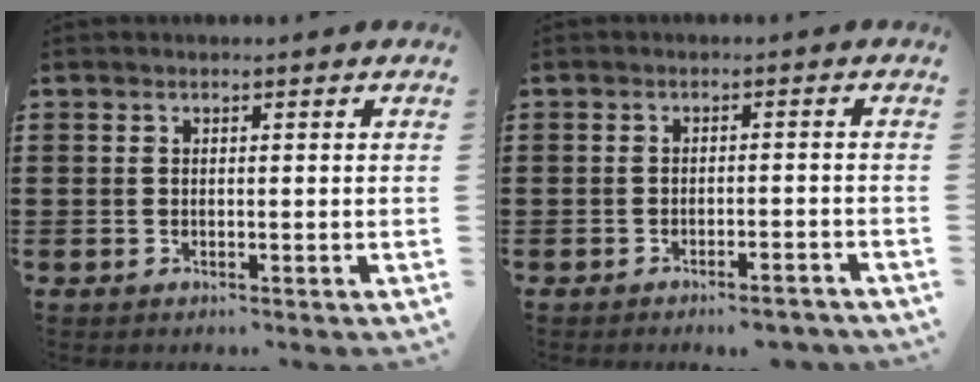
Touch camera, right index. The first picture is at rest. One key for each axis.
{"total": 2.3, "fx": -2.1, "fy": 0.0, "fz": 0.7, "tx": -0.015, "ty": -0.002, "tz": -0.043}